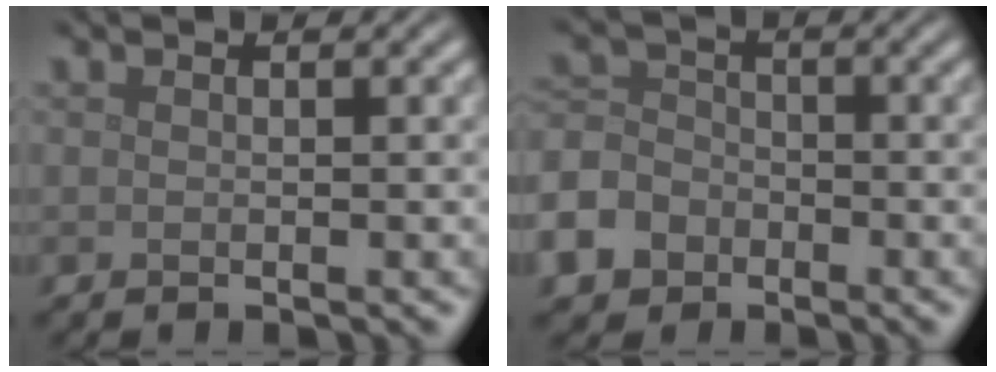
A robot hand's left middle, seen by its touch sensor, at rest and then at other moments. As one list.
[{"total": 7.0, "force": [-4.4, 5.1, 2.1], "torque": [-0.044, -0.020, -0.084]}]